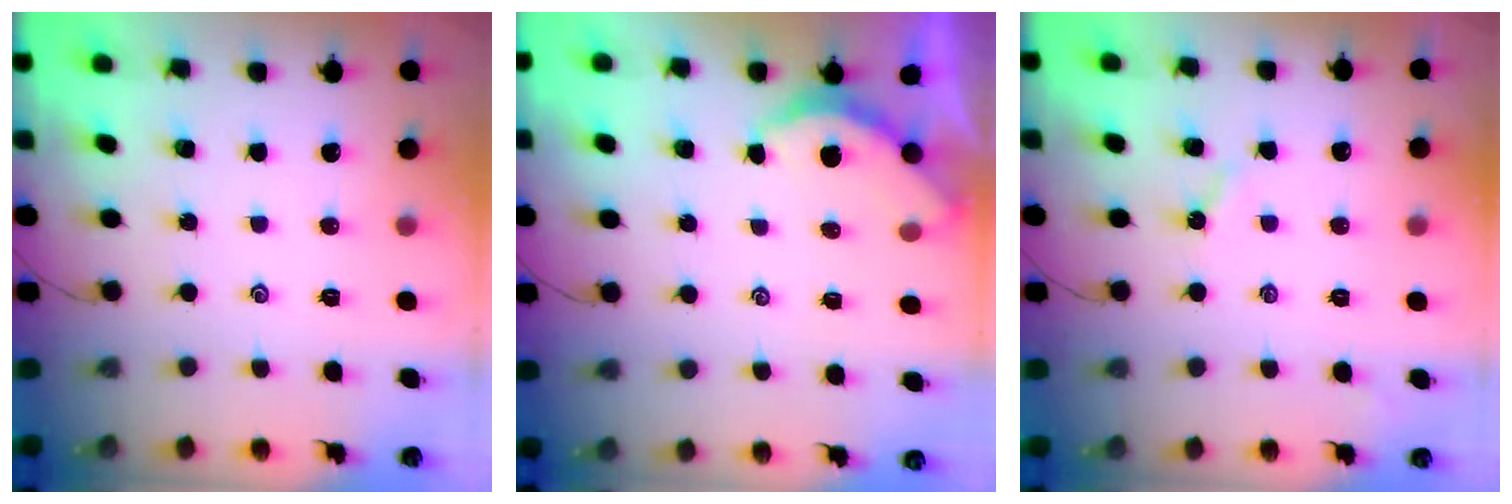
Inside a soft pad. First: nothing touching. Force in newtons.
{"total": 3.2, "press": 3.2, "slide": 0.3}
{"total": 2.8, "press": 2.8, "slide": 0.5}